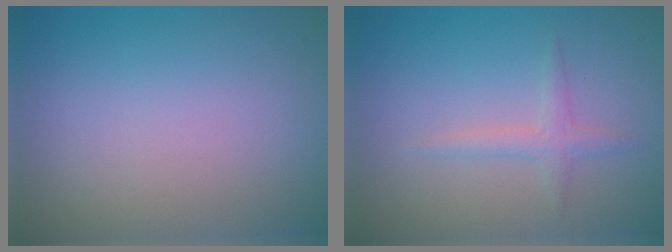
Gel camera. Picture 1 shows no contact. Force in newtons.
{"total": 1.5, "press": 1.5, "slide": 0.1}